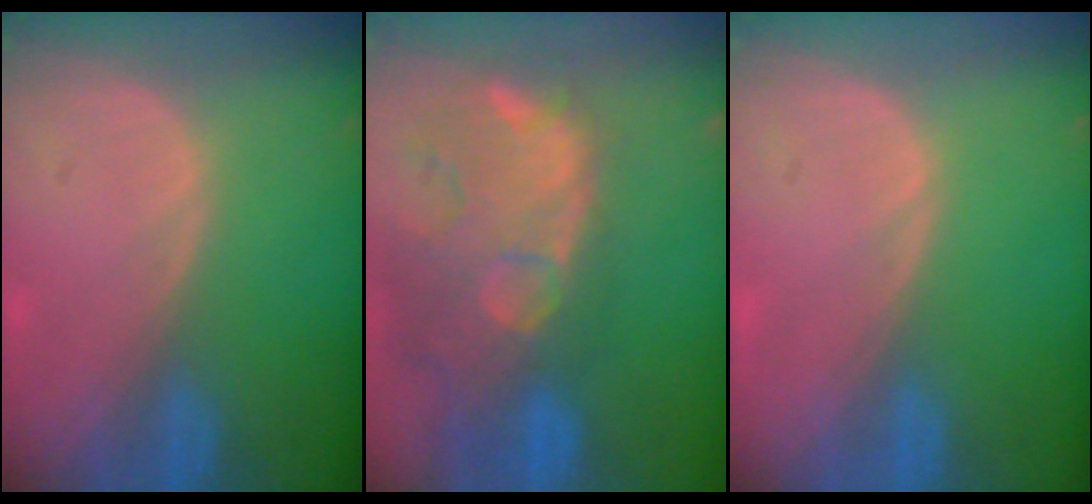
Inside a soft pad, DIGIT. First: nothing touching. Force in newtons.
{"total": 14.4, "press": 11.7, "slide": 8.5}
{"total": 0.0}